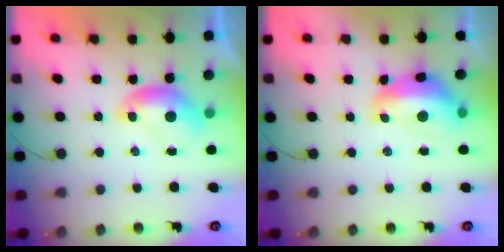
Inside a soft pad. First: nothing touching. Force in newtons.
{"total": 6.0, "press": 5.9, "slide": 1.3}